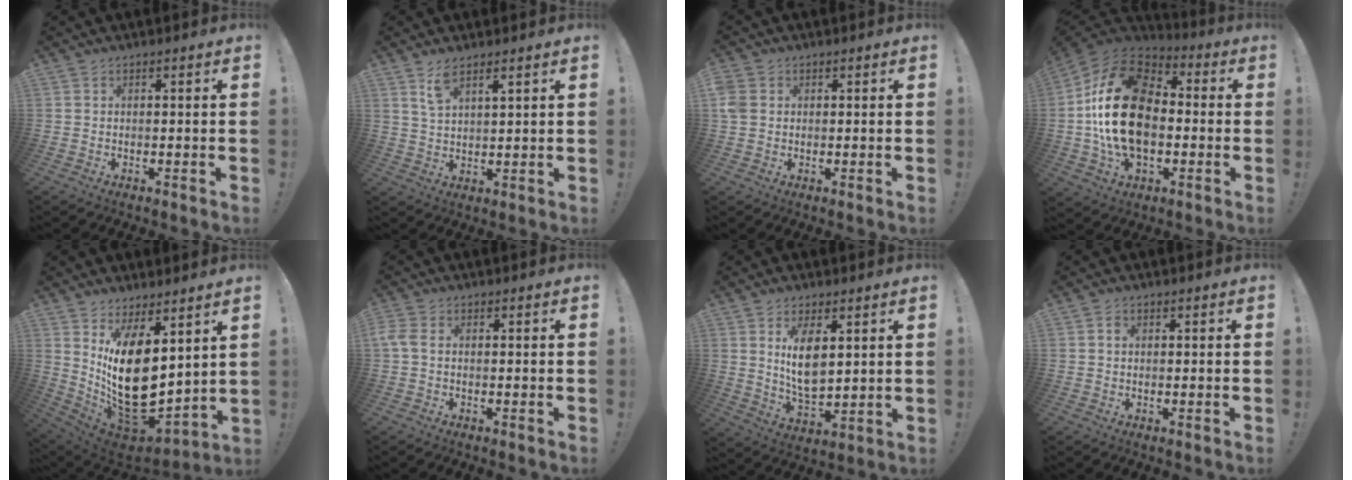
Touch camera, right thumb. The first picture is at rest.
{"total": 5.2, "force": [3.9, 1.5, 3.1], "torque": [-0.049, -0.021, 0.068]}
{"total": 4.2, "force": [0.7, 3.5, 2.2], "torque": [-0.042, 0.003, 0.016]}
{"total": 26.7, "force": [0.1, 17.0, 20.6], "torque": [-0.394, 0.028, 0.010]}
{"total": 20.4, "force": [2.5, 11.7, 16.5], "torque": [-0.292, -0.042, 0.063]}
{"total": 2.3, "force": [0.1, 1.5, 1.8], "torque": [-0.036, 0.007, 0.003]}
{"total": 9.9, "force": [3.6, 5.3, 7.6], "torque": [-0.135, -0.025, 0.063]}
{"total": 1.1, "force": [0.3, 0.9, 0.6], "torque": [-0.008, 0.003, 0.003]}